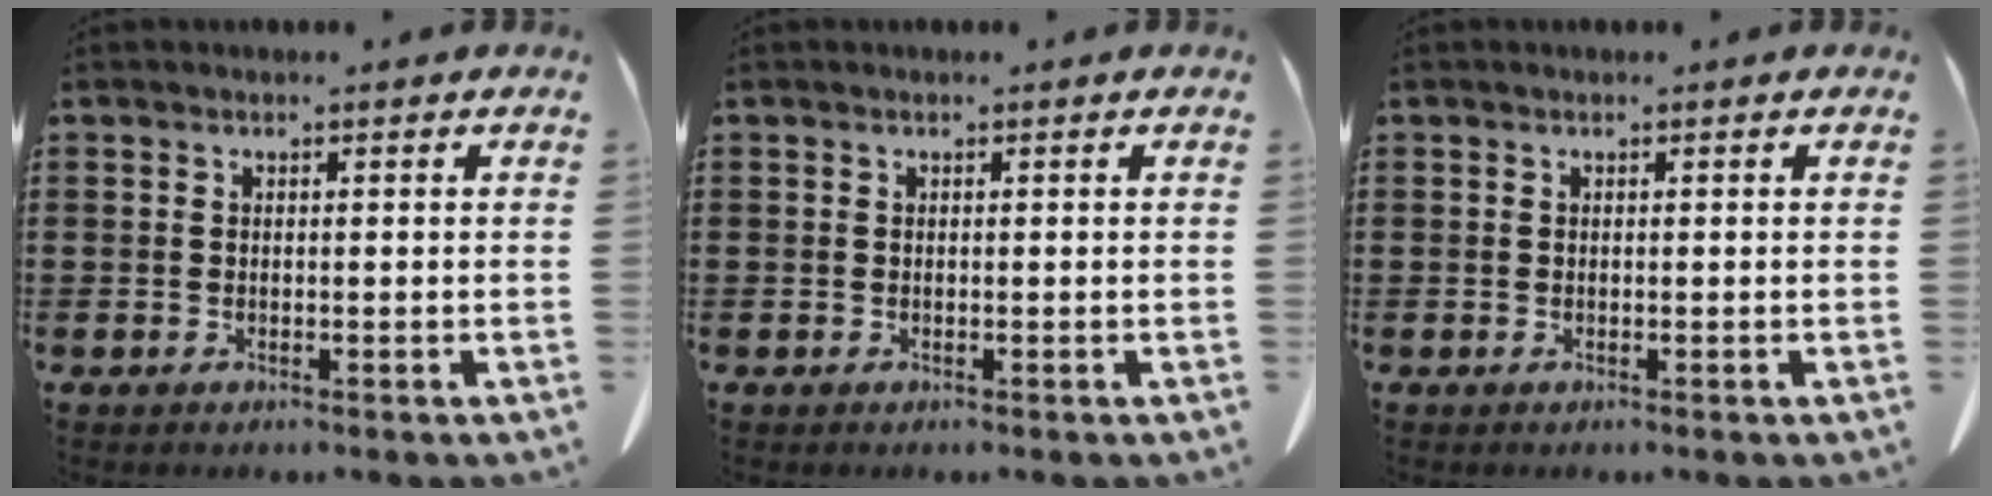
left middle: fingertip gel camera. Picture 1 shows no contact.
{"total": 0.0}
{"total": 0.0}